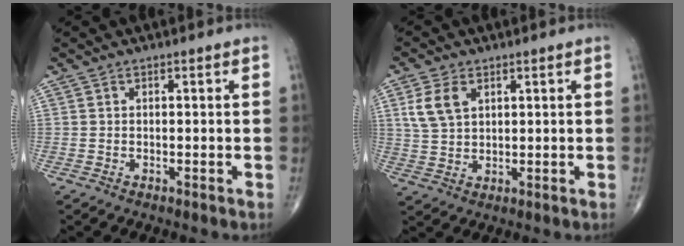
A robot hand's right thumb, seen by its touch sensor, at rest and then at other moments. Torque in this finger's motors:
{"motor_torque": [-0.47, 0.47, 0.01, -0.01, 0.18]}